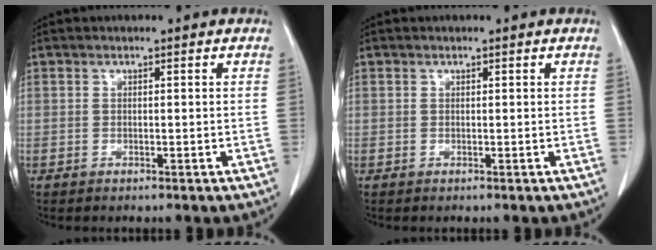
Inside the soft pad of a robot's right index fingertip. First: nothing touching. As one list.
[{"total": 0.0}]